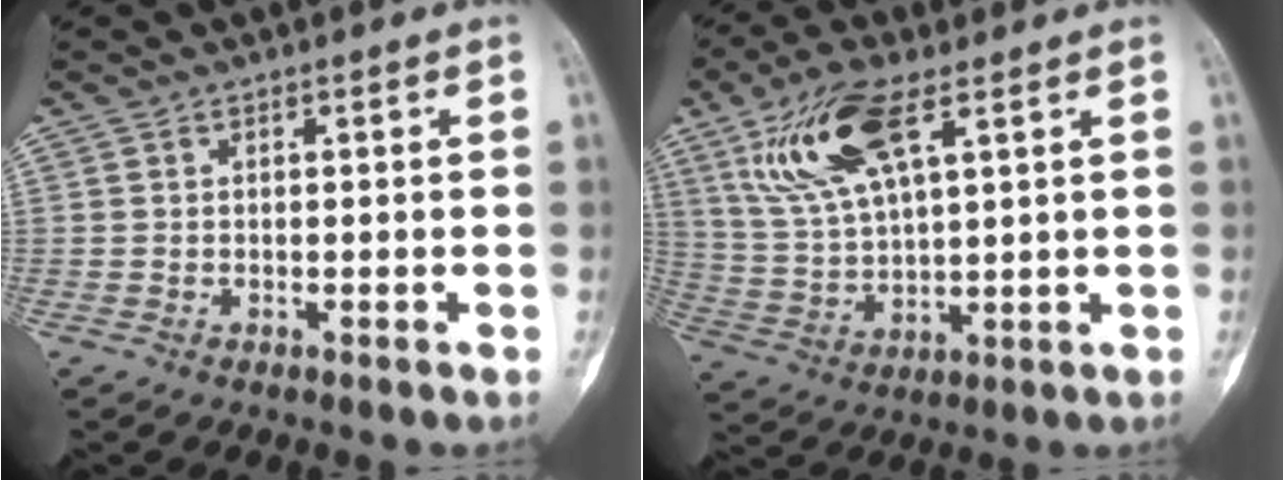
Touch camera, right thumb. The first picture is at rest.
{"total": 14.3, "force": [6.9, 5.2, 11.4], "torque": [-0.228, -0.013, 0.140]}